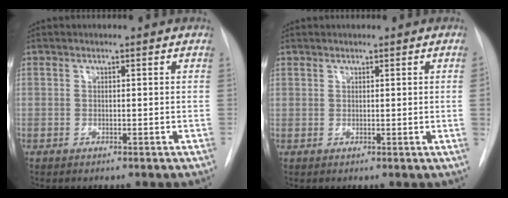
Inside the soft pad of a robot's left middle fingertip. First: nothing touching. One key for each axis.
{"total": 1.0, "fx": 0.3, "fy": -0.4, "fz": 0.9, "tx": -0.017, "ty": -0.007, "tz": 0.005}